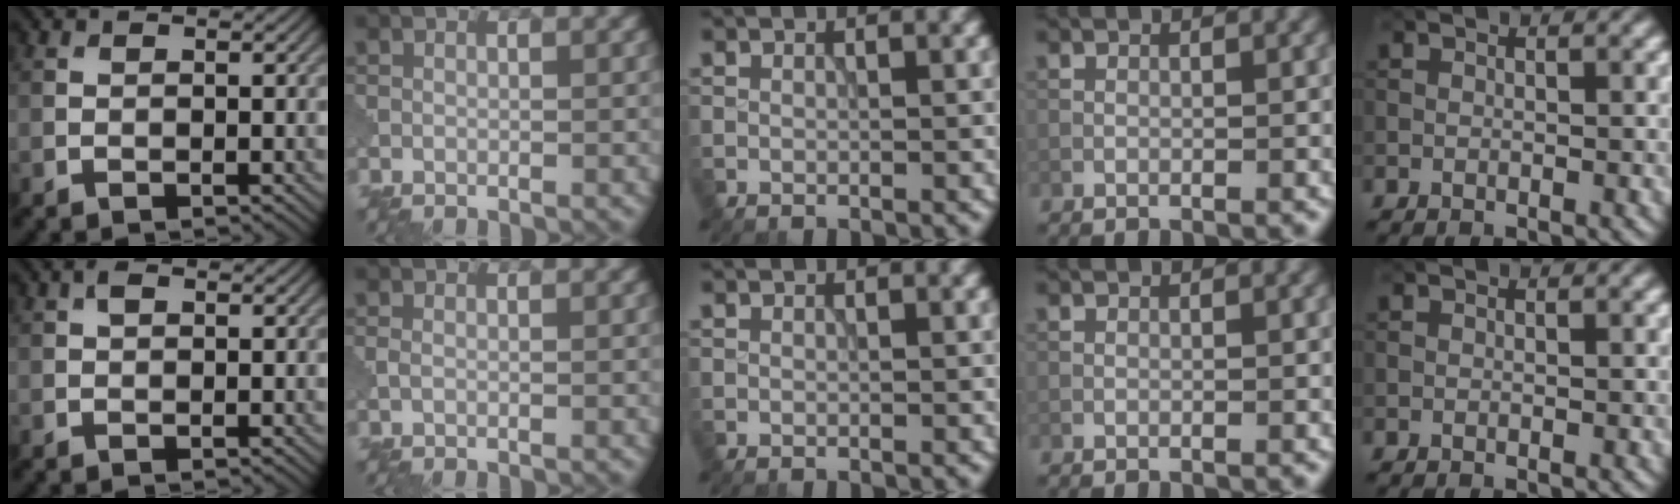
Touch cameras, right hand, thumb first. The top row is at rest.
{"thumb": {"total": 0.9, "force": [0.4, 0.5, 0.7], "torque": [-0.014, 0.002, 0.006]}, "index": {"total": 0.7, "force": [-0.1, 0.2, 0.6], "torque": [-0.017, 0.000, -0.004]}}